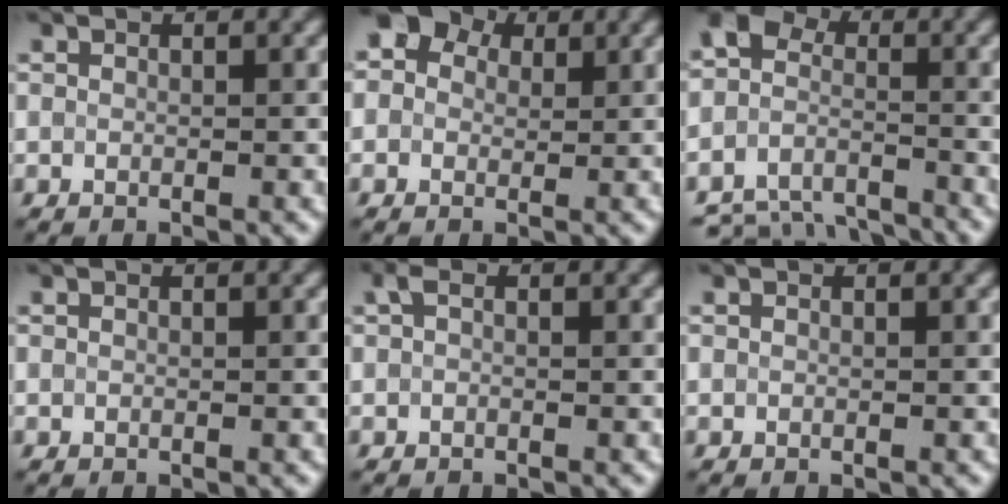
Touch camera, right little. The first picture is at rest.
{"total": 5.0, "force": [1.8, 4.1, 2.3], "torque": [-0.033, 0.031, -0.011]}
{"total": 8.9, "force": [-5.9, 5.6, 3.5], "torque": [-0.072, -0.004, -0.093]}
{"total": 0.0}
{"total": 0.7, "force": [-0.1, 0.3, 0.6], "torque": [-0.016, 0.002, -0.003]}
{"total": 0.0}